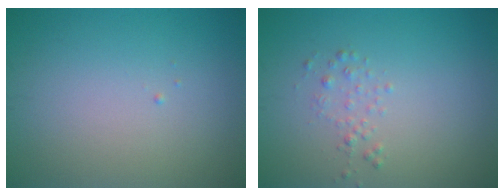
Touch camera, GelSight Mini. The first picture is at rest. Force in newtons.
{"total": 1.1, "press": 1.1, "slide": 0.1}